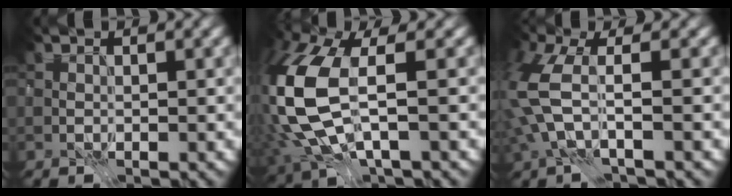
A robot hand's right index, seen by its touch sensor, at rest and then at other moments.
{"total": 10.7, "force": [-0.7, 5.9, 8.9], "torque": [-0.245, -0.025, -0.009]}
{"total": 5.5, "force": [-1.0, 2.6, 4.7], "torque": [-0.135, -0.007, -0.029]}